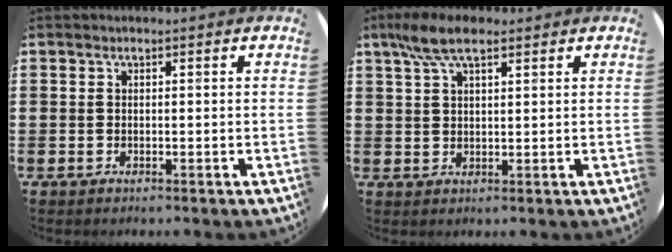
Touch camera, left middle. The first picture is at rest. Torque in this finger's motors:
{"motor_torque": [1.13, -1.01, 0.20, 0.15]}